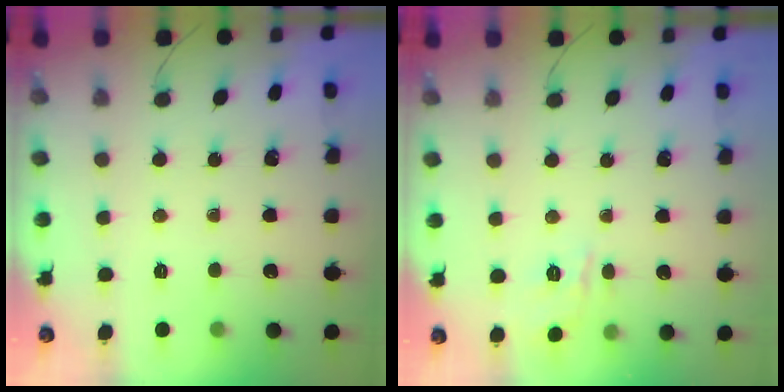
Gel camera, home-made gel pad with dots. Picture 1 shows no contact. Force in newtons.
{"total": 6.4, "press": 6.3, "slide": 1.3}